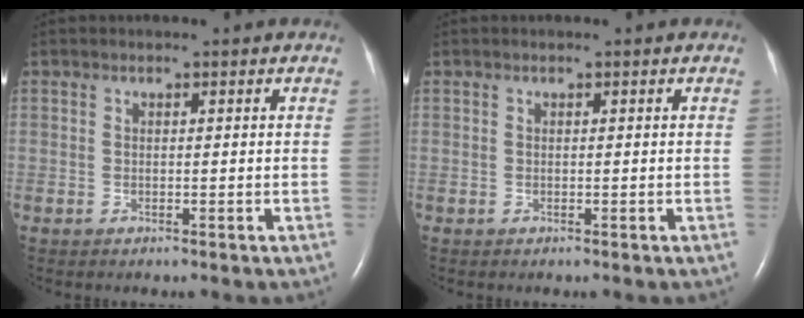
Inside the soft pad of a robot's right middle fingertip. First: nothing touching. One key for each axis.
{"total": 0.0}